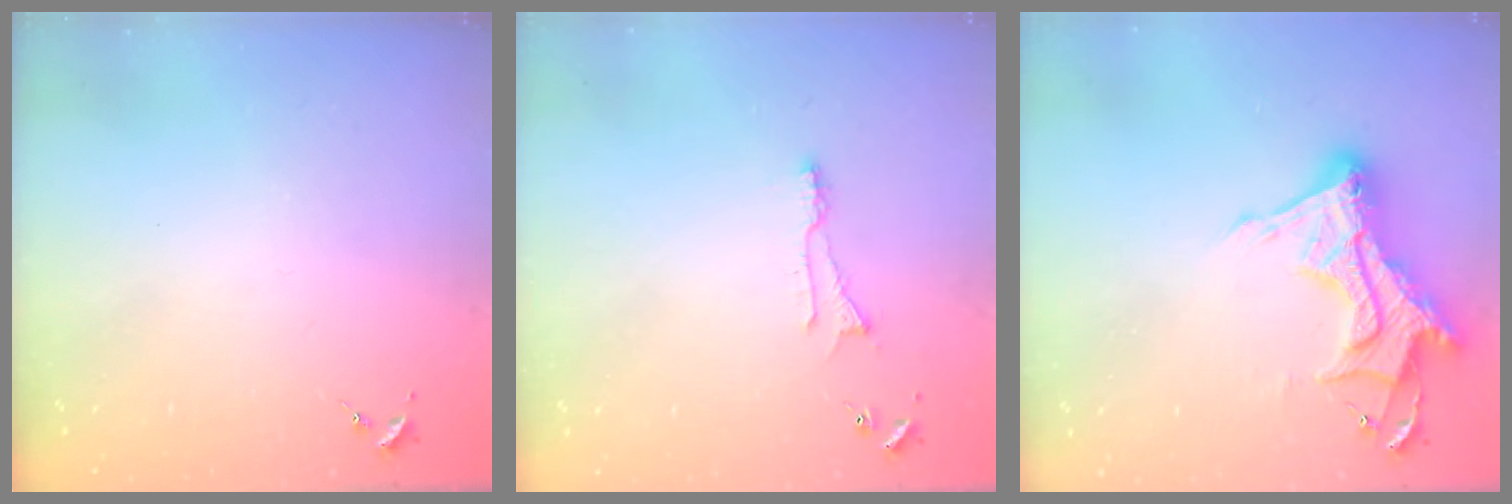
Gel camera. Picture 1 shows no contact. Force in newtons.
{"total": 5.1, "press": 5.0, "slide": 0.6}
{"total": 16.3, "press": 16.2, "slide": 1.3}